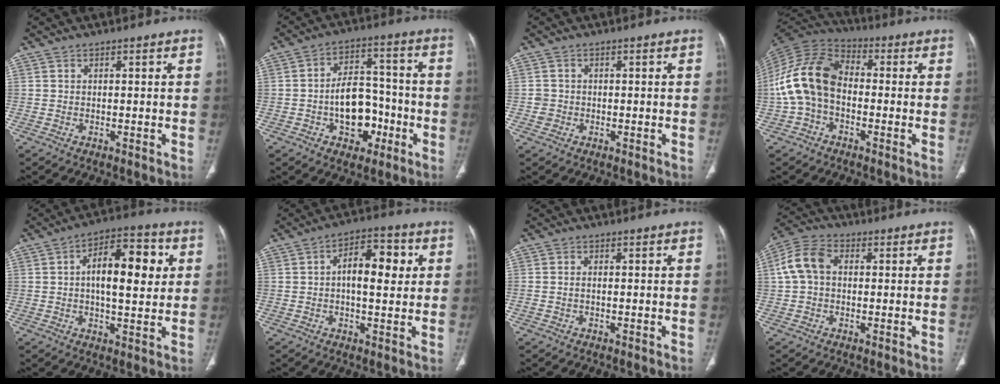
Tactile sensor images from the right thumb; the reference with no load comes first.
{"total": 11.7, "force": [-3.7, 7.9, 7.8], "torque": [-0.084, 0.044, -0.055]}
{"total": 1.9, "force": [-0.4, 1.8, 0.4], "torque": [-0.001, 0.006, -0.008]}
{"total": 13.8, "force": [-1.6, 9.5, 9.9], "torque": [-0.193, 0.039, -0.041]}
{"total": 13.5, "force": [2.3, 6.0, 11.9], "torque": [-0.158, 0.013, 0.029]}
{"total": 9.8, "force": [1.4, 4.8, 8.4], "torque": [-0.107, 0.016, 0.014]}
{"total": 1.0, "force": [-0.2, 0.5, 0.9], "torque": [-0.024, 0.003, -0.002]}
{"total": 7.8, "force": [0.8, 5.6, 5.4], "torque": [-0.112, 0.027, 0.008]}